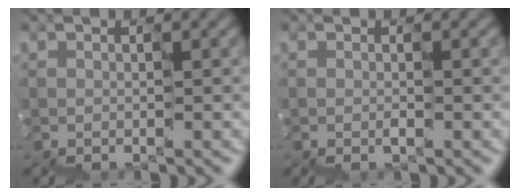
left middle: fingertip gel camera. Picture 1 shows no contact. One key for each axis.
{"total": 0.5, "fx": -0.1, "fy": -0.2, "fz": -0.5, "tx": 0.003, "ty": 0.004, "tz": 0.000}